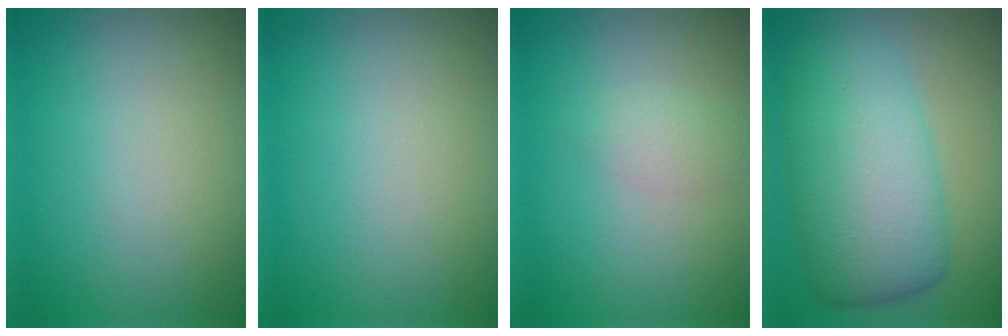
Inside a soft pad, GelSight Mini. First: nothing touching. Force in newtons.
{"total": 0.0}
{"total": 1.5, "press": 1.5, "slide": 0.0}
{"total": 9.6, "press": 9.6, "slide": 0.3}